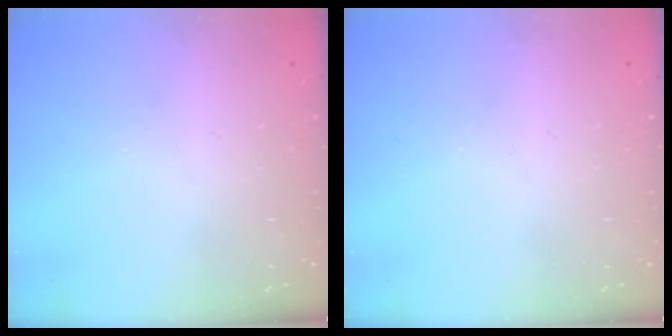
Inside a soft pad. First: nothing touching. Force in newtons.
{"total": 0.0}